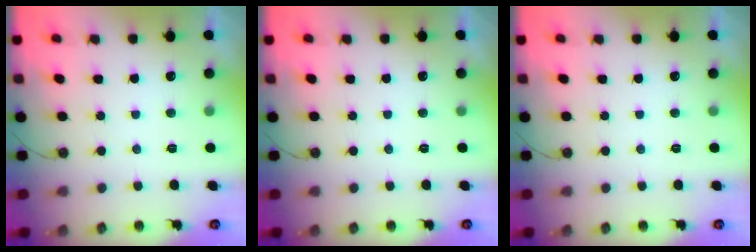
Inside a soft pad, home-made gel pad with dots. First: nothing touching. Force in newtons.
{"total": 0.0}
{"total": 0.0}